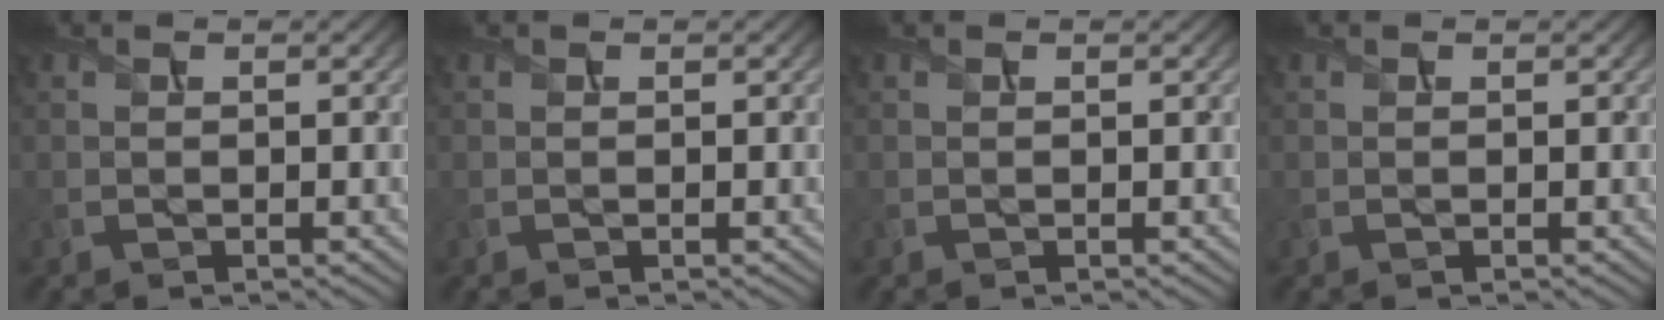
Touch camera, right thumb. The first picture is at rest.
{"total": 0.0}
{"total": 0.0}
{"total": 0.0}